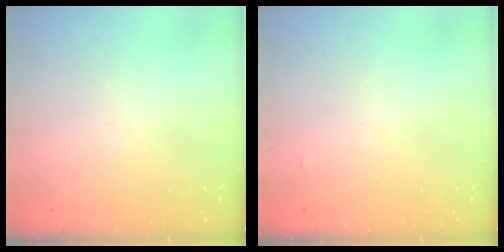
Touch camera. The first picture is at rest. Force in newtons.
{"total": 1.3, "press": 1.3, "slide": 0.2}